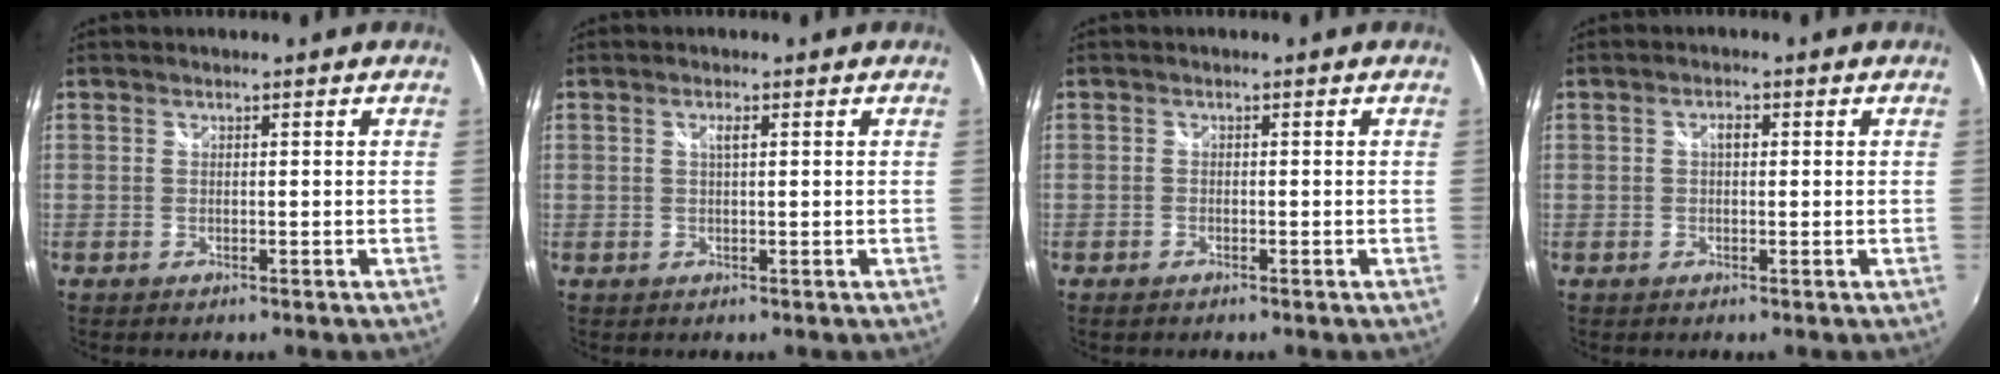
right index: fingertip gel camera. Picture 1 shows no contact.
{"total": 1.3, "force": [0.5, 0.2, 1.2], "torque": [-0.022, 0.002, 0.007]}
{"total": 0.9, "force": [-0.7, 0.6, 0.2], "torque": [-0.007, -0.004, -0.015]}
{"total": 1.7, "force": [0.3, 0.9, 1.4], "torque": [-0.024, 0.005, 0.003]}